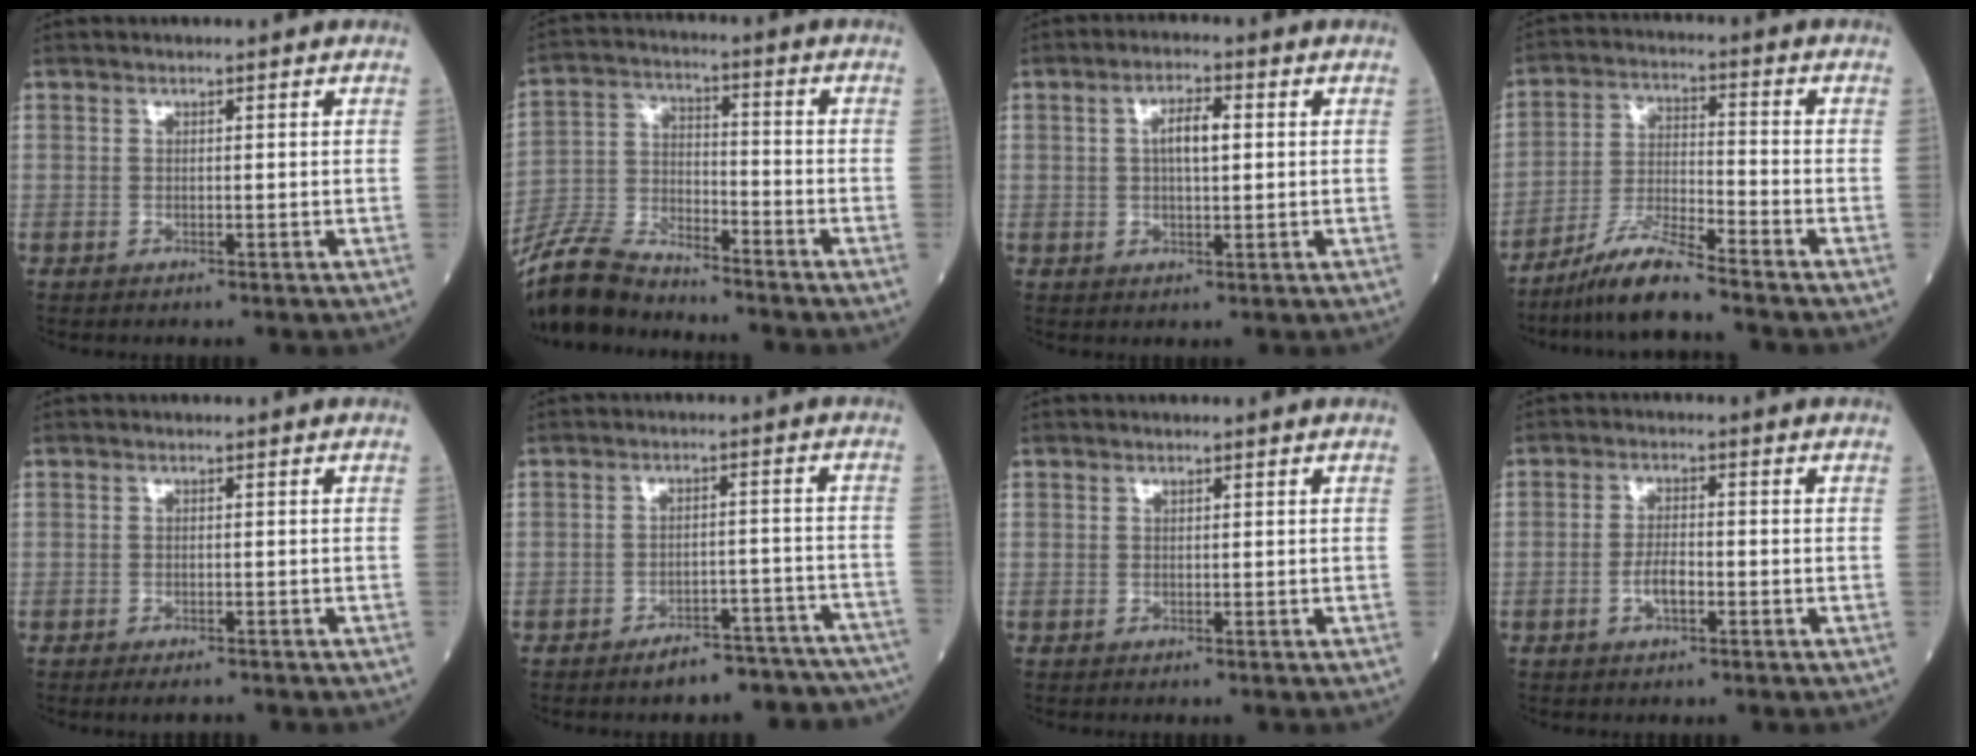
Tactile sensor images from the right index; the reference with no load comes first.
{"total": 10.8, "force": [-10.2, 2.2, 2.9], "torque": [-0.066, -0.006, -0.198]}
{"total": 4.3, "force": [0.7, 1.4, 4.0], "torque": [-0.068, 0.010, 0.011]}
{"total": 7.7, "force": [-6.6, -0.7, 3.9], "torque": [-0.080, -0.021, -0.128]}
{"total": 2.5, "force": [-2.1, 0.5, 1.3], "torque": [-0.013, -0.004, -0.025]}
{"total": 12.5, "force": [-11.4, 3.3, 3.8], "torque": [-0.014, 0.034, -0.135]}
{"total": 0.0}
{"total": 3.2, "force": [-1.2, 1.1, 2.7], "torque": [-0.054, 0.003, -0.021]}